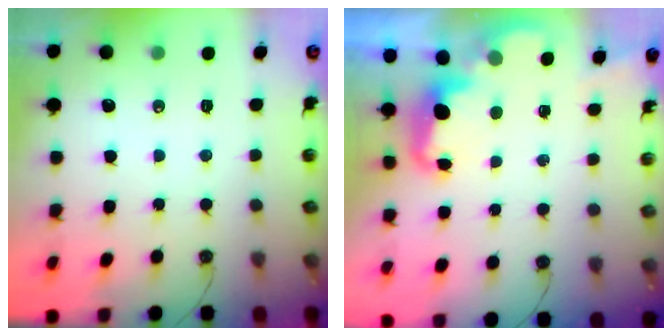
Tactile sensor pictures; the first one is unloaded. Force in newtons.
{"total": 2.7, "press": 2.6, "slide": 0.7}